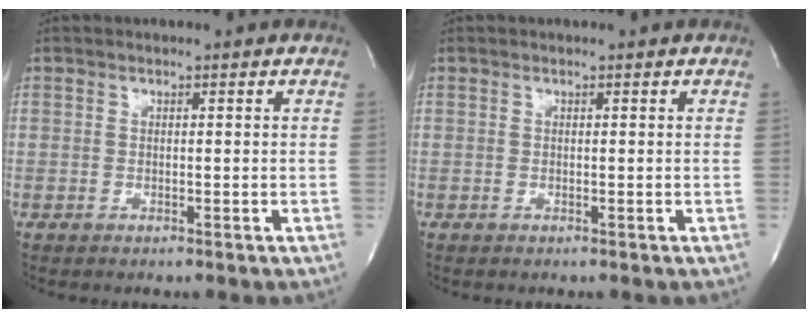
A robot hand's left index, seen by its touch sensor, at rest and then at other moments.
{"total": 0.0}